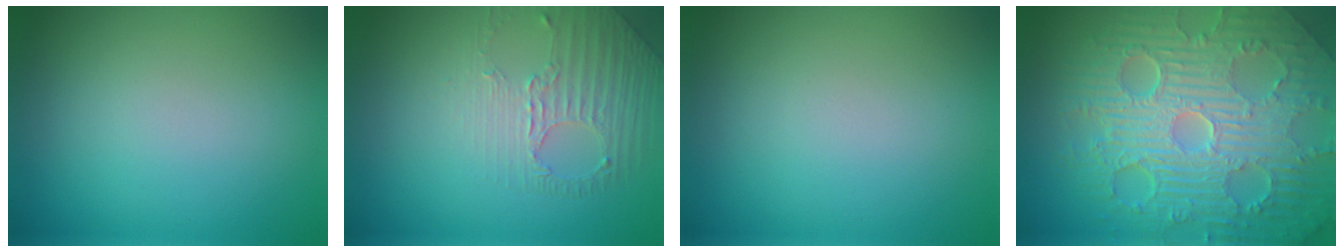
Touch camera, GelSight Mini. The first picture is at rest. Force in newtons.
{"total": 1.8, "press": 1.5, "slide": 1.0}
{"total": 0.0}
{"total": 11.8, "press": 7.5, "slide": 9.0}